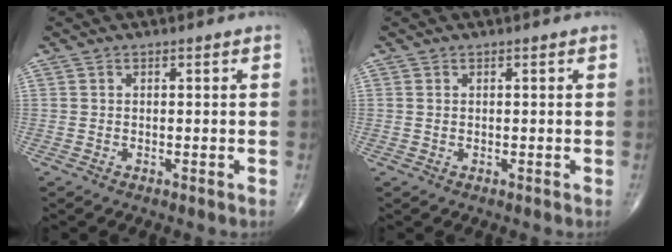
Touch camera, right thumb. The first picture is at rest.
{"total": 0.6, "force": [0.2, 0.4, 0.3], "torque": [-0.004, -0.001, 0.003]}